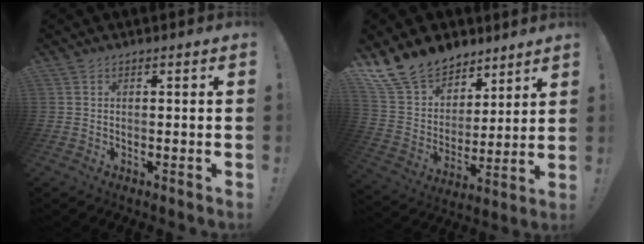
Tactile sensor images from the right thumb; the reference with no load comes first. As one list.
[{"total": 15.8, "force": [11.9, 9.5, 4.3], "torque": [-0.082, -0.080, 0.238]}]